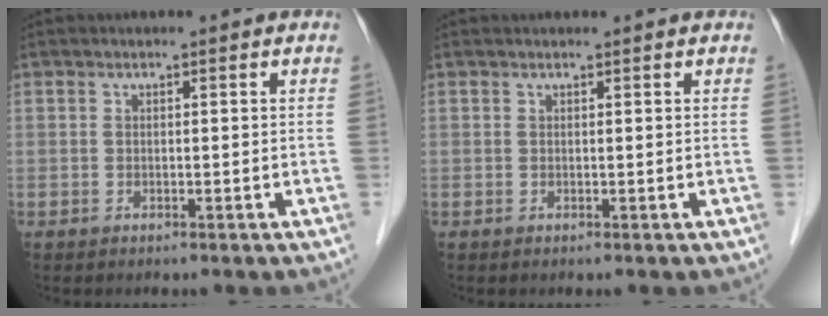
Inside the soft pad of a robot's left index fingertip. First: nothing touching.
{"total": 1.2, "force": [1.2, 0.1, 0.2], "torque": [-0.008, 0.012, 0.014]}